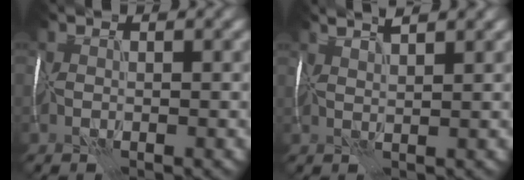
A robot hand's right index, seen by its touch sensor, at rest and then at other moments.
{"total": 3.2, "force": [2.7, 0.3, 1.7], "torque": [-0.023, 0.021, 0.036]}